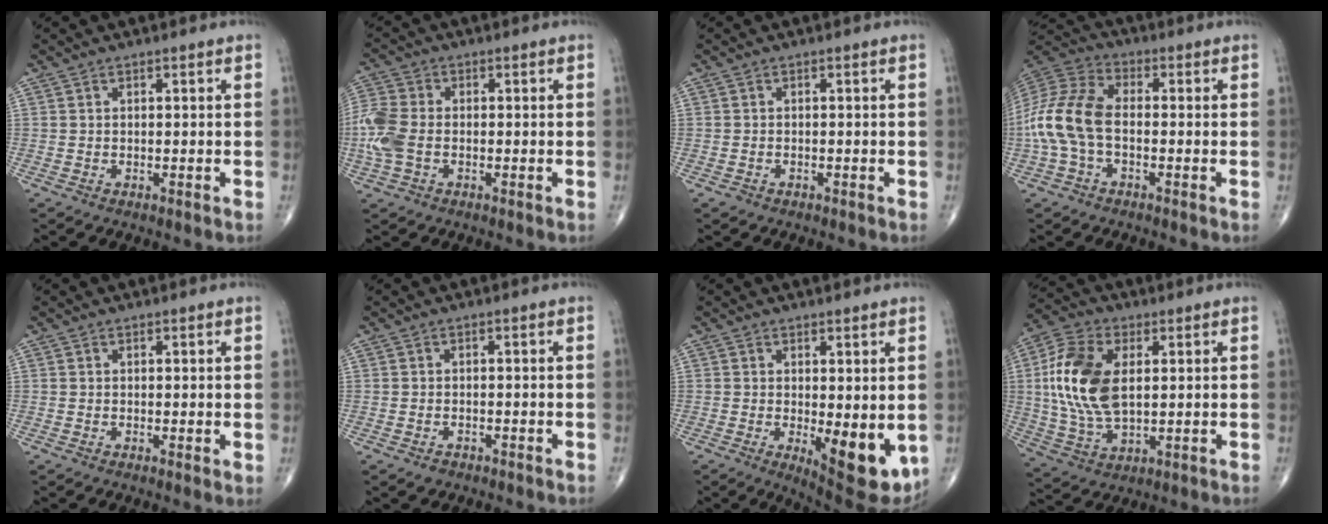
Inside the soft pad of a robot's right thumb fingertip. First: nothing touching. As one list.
[{"total": 8.7, "force": [-1.5, 5.7, 6.4], "torque": [-0.173, 0.012, -0.036]}, {"total": 0.9, "force": [-0.6, 0.6, 0.2], "torque": [-0.006, 0.002, -0.011]}, {"total": 13.4, "force": [-1.9, 7.8, 10.7], "torque": [-0.239, 0.033, -0.043]}, {"total": 1.1, "force": [0.3, 0.4, 0.9], "torque": [-0.015, -0.005, 0.001]}, {"total": 1.4, "force": [-0.9, 0.9, 0.5], "torque": [-0.006, 0.004, -0.012]}, {"total": 11.0, "force": [-1.6, 4.2, 10.1], "torque": [-0.120, -0.027, -0.008]}, {"total": 15.8, "force": [2.5, 8.8, 12.9], "torque": [-0.265, -0.002, 0.047]}]